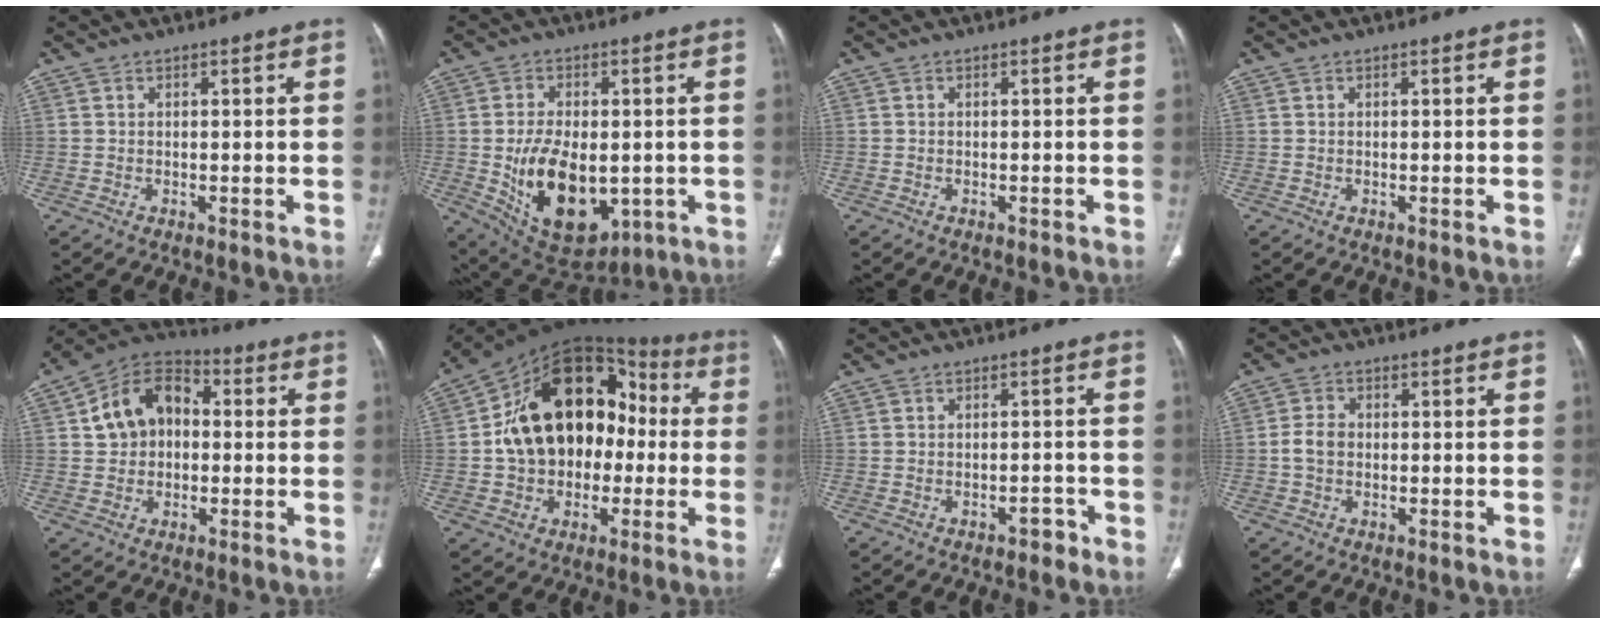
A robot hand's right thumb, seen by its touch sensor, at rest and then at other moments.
{"total": 17.2, "force": [-2.9, 10.3, 13.4], "torque": [-0.207, -0.008, -0.018]}
{"total": 0.0}
{"total": 0.0}
{"total": 11.9, "force": [1.3, 8.9, 7.8], "torque": [-0.109, 0.027, 0.009]}
{"total": 22.1, "force": [-0.5, 16.1, 15.1], "torque": [-0.213, 0.049, -0.010]}
{"total": 1.9, "force": [-1.5, 1.0, 0.7], "torque": [-0.004, 0.013, -0.019]}
{"total": 2.4, "force": [-0.1, 1.7, 1.6], "torque": [-0.033, 0.007, -0.004]}